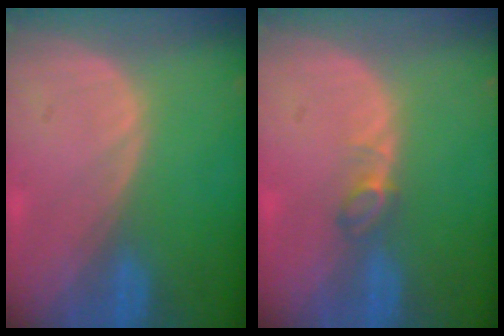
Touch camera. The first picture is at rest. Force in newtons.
{"total": 2.1, "press": 2.1, "slide": 0.4}